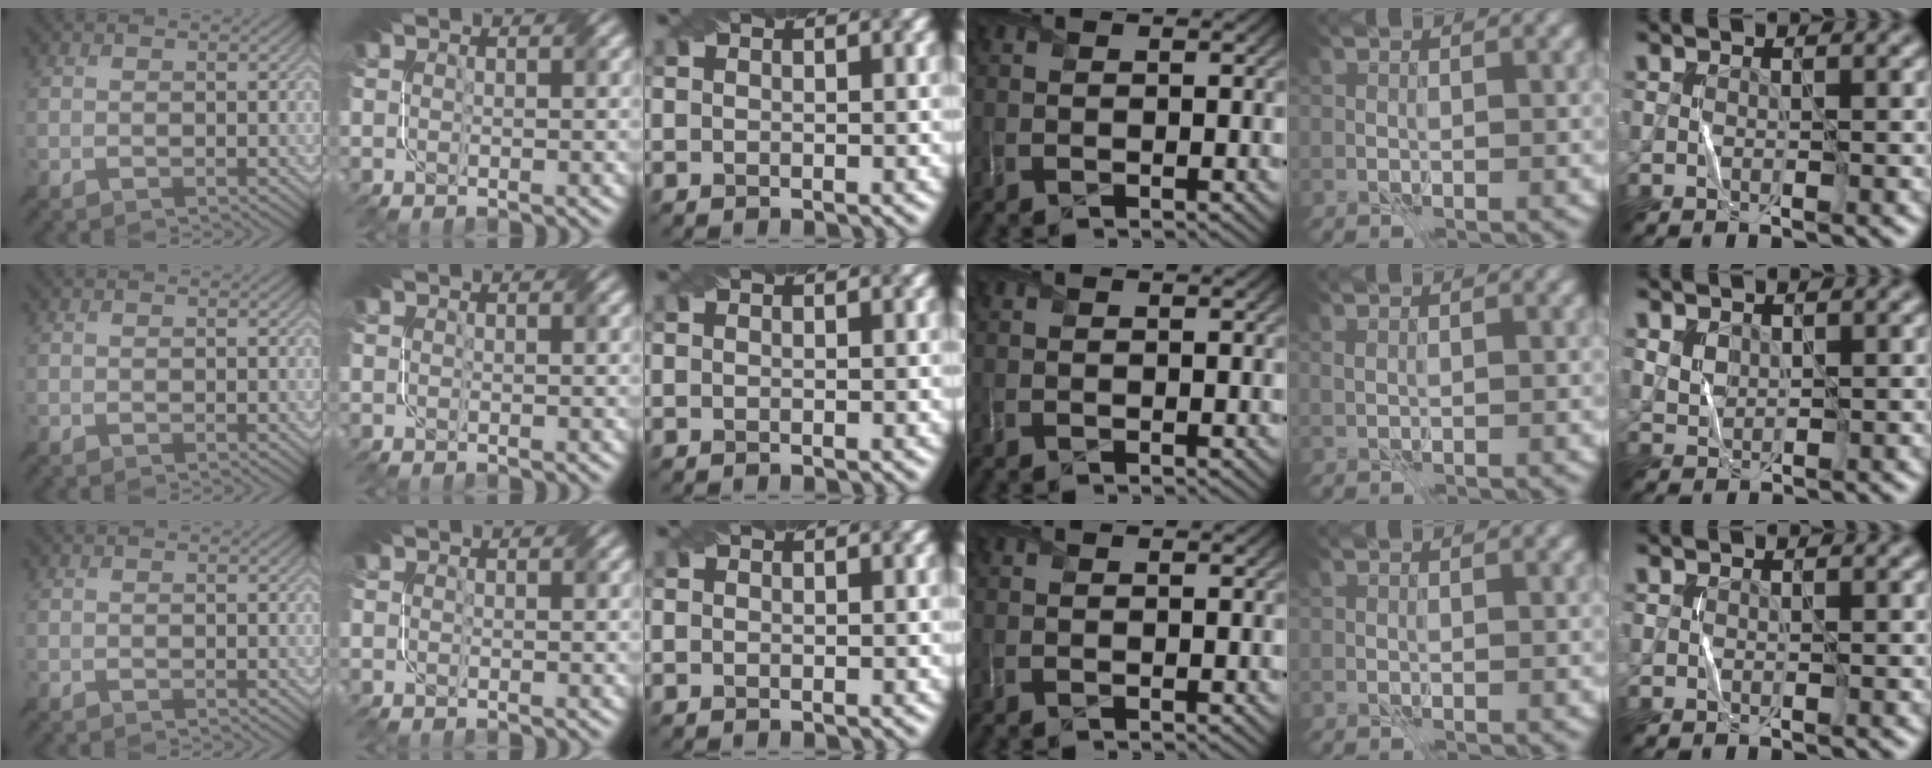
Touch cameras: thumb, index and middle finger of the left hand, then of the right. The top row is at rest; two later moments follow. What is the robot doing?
{"motion": "fold", "object": "file"}